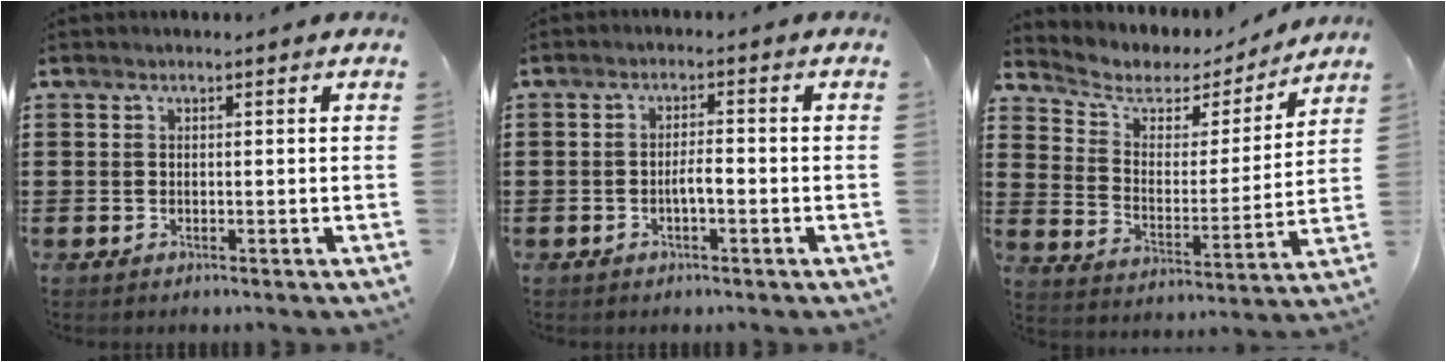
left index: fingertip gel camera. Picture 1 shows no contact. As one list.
[{"total": 2.4, "force": [-1.0, 0.6, 2.1], "torque": [-0.040, 0.006, -0.019]}, {"total": 5.1, "force": [3.8, 2.9, 1.5], "torque": [-0.062, -0.021, 0.060]}]